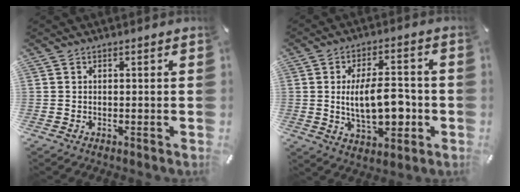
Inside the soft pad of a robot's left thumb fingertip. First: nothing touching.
{"total": 14.1, "force": [-1.2, 7.3, 12.0], "torque": [-0.199, -0.002, -0.021]}